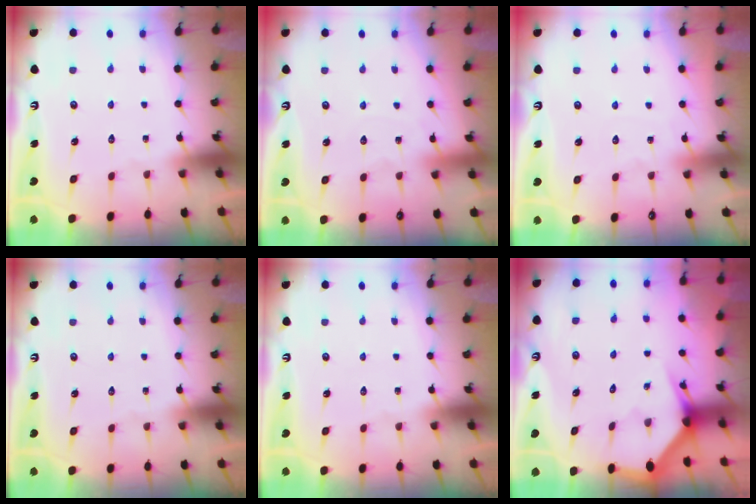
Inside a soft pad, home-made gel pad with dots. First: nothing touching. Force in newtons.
{"total": 2.7, "press": 2.7, "slide": 0.2}
{"total": 3.9, "press": 3.8, "slide": 0.6}
{"total": 0.0}
{"total": 0.0}
{"total": 2.8, "press": 2.8, "slide": 0.2}